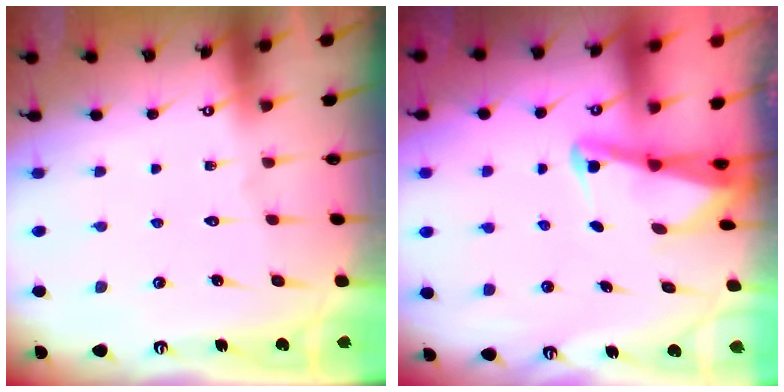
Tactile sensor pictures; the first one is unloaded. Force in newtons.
{"total": 2.5, "press": 2.5, "slide": 0.4}